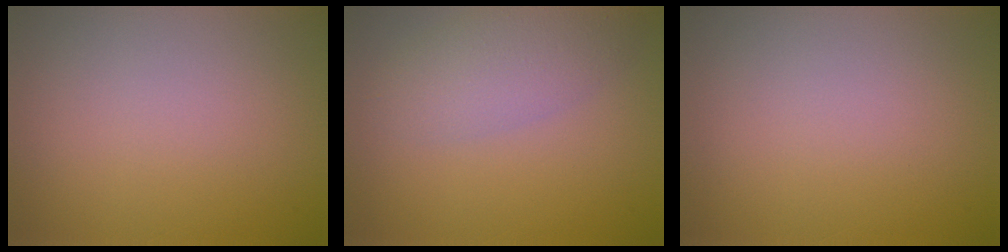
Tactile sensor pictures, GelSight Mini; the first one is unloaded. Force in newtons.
{"total": 3.8, "press": 3.8, "slide": 0.2}
{"total": 0.0}